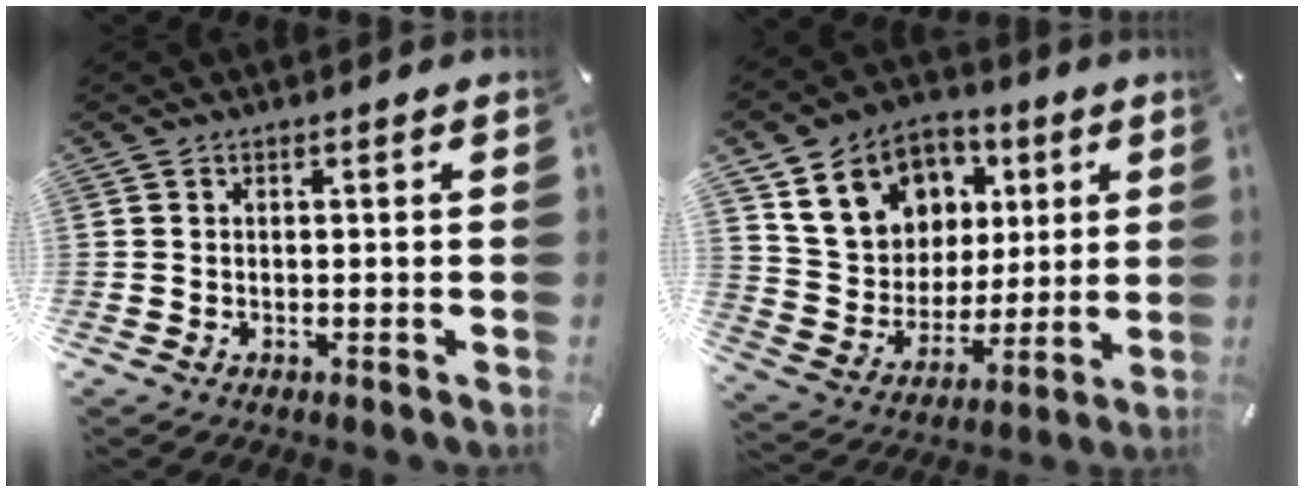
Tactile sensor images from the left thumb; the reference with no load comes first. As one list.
[{"total": 16.1, "force": [6.3, 13.6, 5.8], "torque": [-0.101, -0.017, 0.128]}]